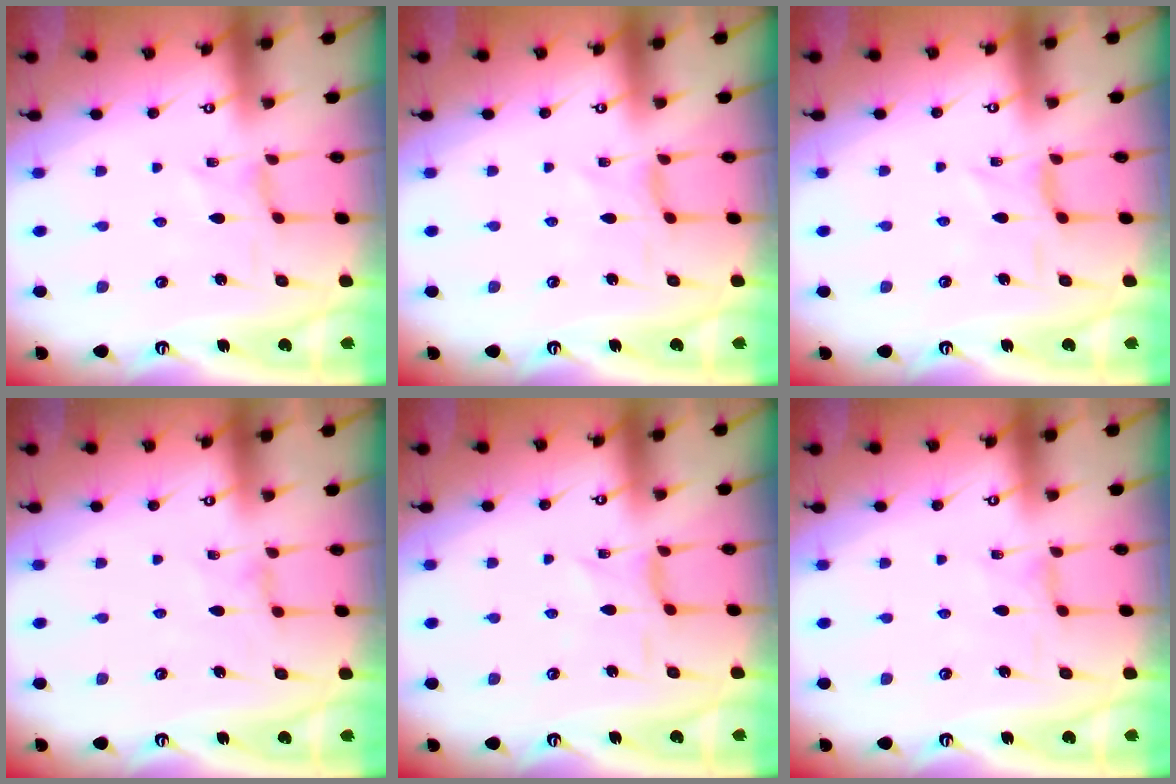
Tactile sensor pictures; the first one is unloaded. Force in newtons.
{"total": 0.0}
{"total": 1.0, "press": 0.9, "slide": 0.4}
{"total": 0.8, "press": 0.8, "slide": 0.3}
{"total": 0.6, "press": 0.6, "slide": 0.2}
{"total": 0.0}